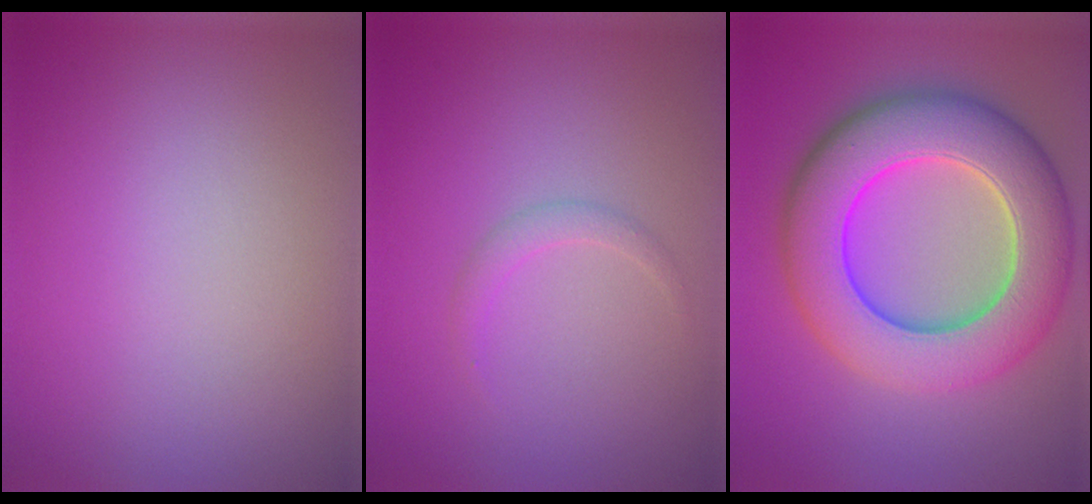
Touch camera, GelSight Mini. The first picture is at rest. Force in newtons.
{"total": 1.1, "press": 1.1, "slide": 0.1}
{"total": 11.1, "press": 11.0, "slide": 0.4}